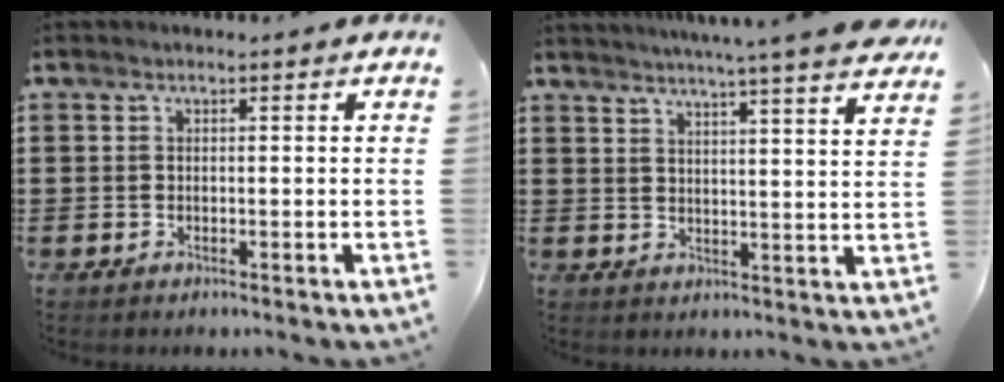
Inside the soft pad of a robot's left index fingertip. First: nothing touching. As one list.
[{"total": 5.2, "force": [4.8, -1.0, 1.8], "torque": [-0.046, -0.029, 0.079]}]